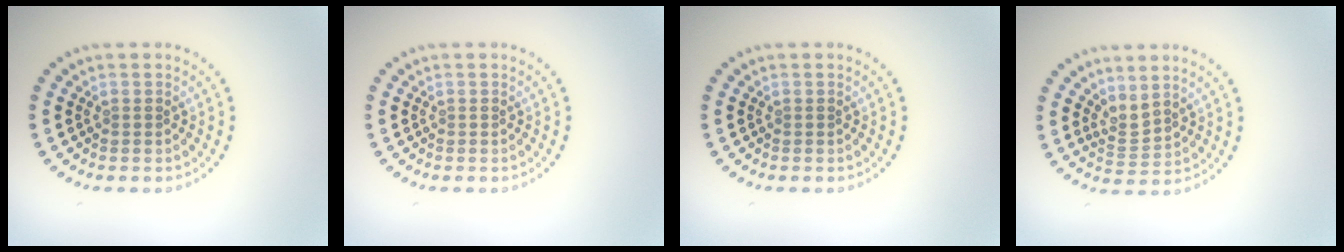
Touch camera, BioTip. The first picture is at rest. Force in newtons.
{"total": 0.0}
{"total": 0.0}
{"total": 2.1, "press": 1.4, "slide": 1.5}